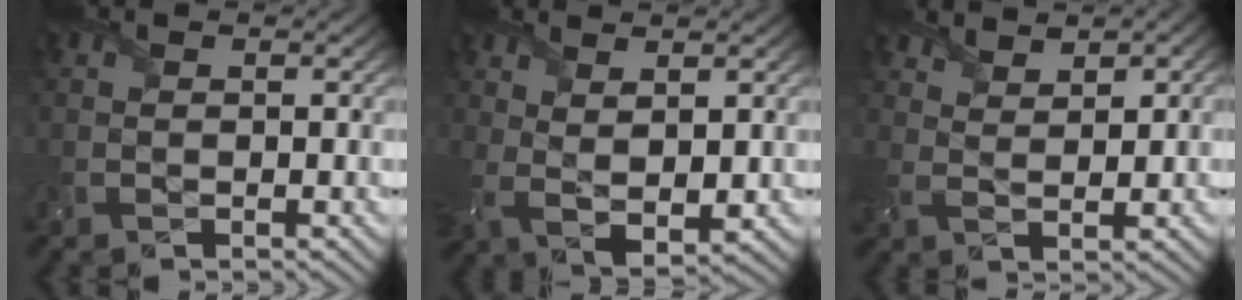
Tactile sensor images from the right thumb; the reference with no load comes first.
{"total": 4.6, "force": [1.4, 2.2, 3.8], "torque": [-0.082, -0.009, 0.037]}
{"total": 4.1, "force": [3.3, 1.6, 2.0], "torque": [-0.040, 0.003, 0.067]}